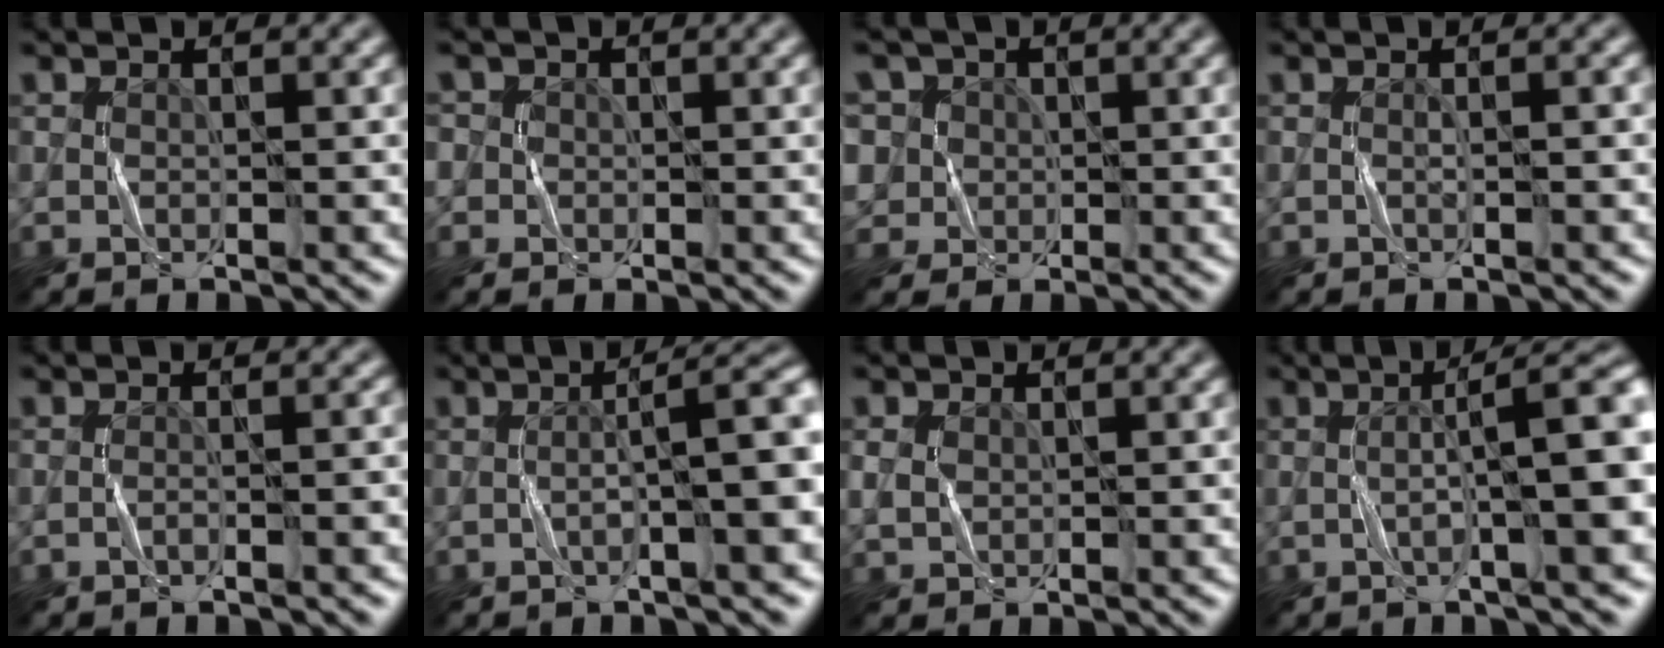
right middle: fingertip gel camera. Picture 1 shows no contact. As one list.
[{"total": 2.3, "force": [0.6, 2.2, 0.6], "torque": [0.002, 0.010, -0.003]}, {"total": 6.9, "force": [2.5, 5.9, 2.7], "torque": [-0.060, 0.029, 0.017]}, {"total": 0.9, "force": [-0.2, -0.1, 0.9], "torque": [-0.015, 0.002, -0.003]}, {"total": 1.7, "force": [-1.2, 0.2, 1.2], "torque": [-0.015, 0.012, -0.024]}, {"total": 6.6, "force": [-0.5, 1.0, 6.5], "torque": [-0.080, 0.019, -0.011]}, {"total": 1.5, "force": [0.3, 1.2, 0.8], "torque": [-0.020, 0.001, 0.009]}, {"total": 8.6, "force": [0.1, 1.5, 8.5], "torque": [-0.099, 0.017, -0.001]}]